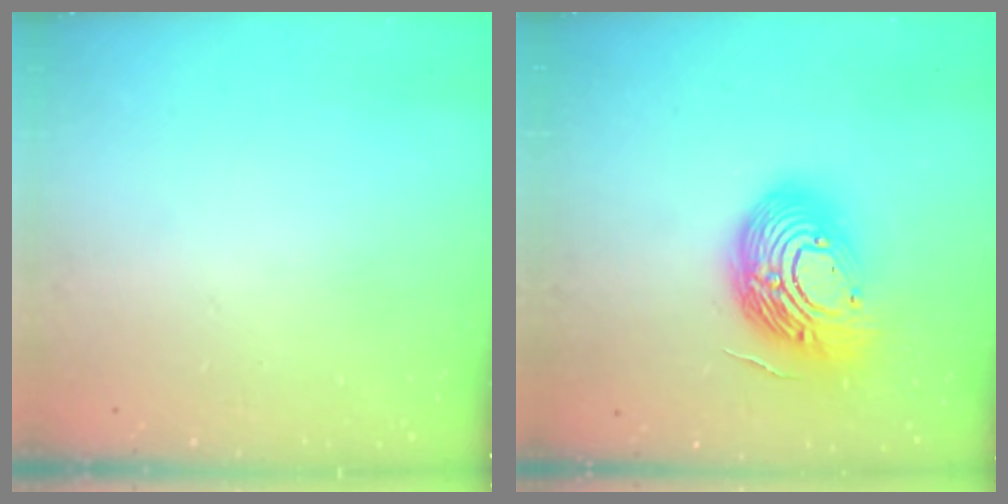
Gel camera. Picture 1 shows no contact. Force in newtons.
{"total": 20.0, "press": 20.0, "slide": 1.6}